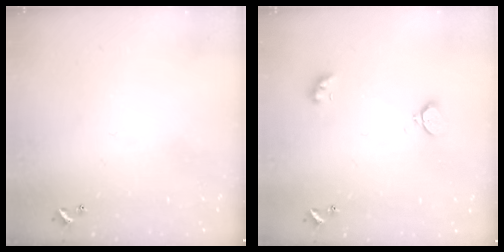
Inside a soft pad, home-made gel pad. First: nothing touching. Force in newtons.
{"total": 2.8, "press": 2.7, "slide": 0.6}